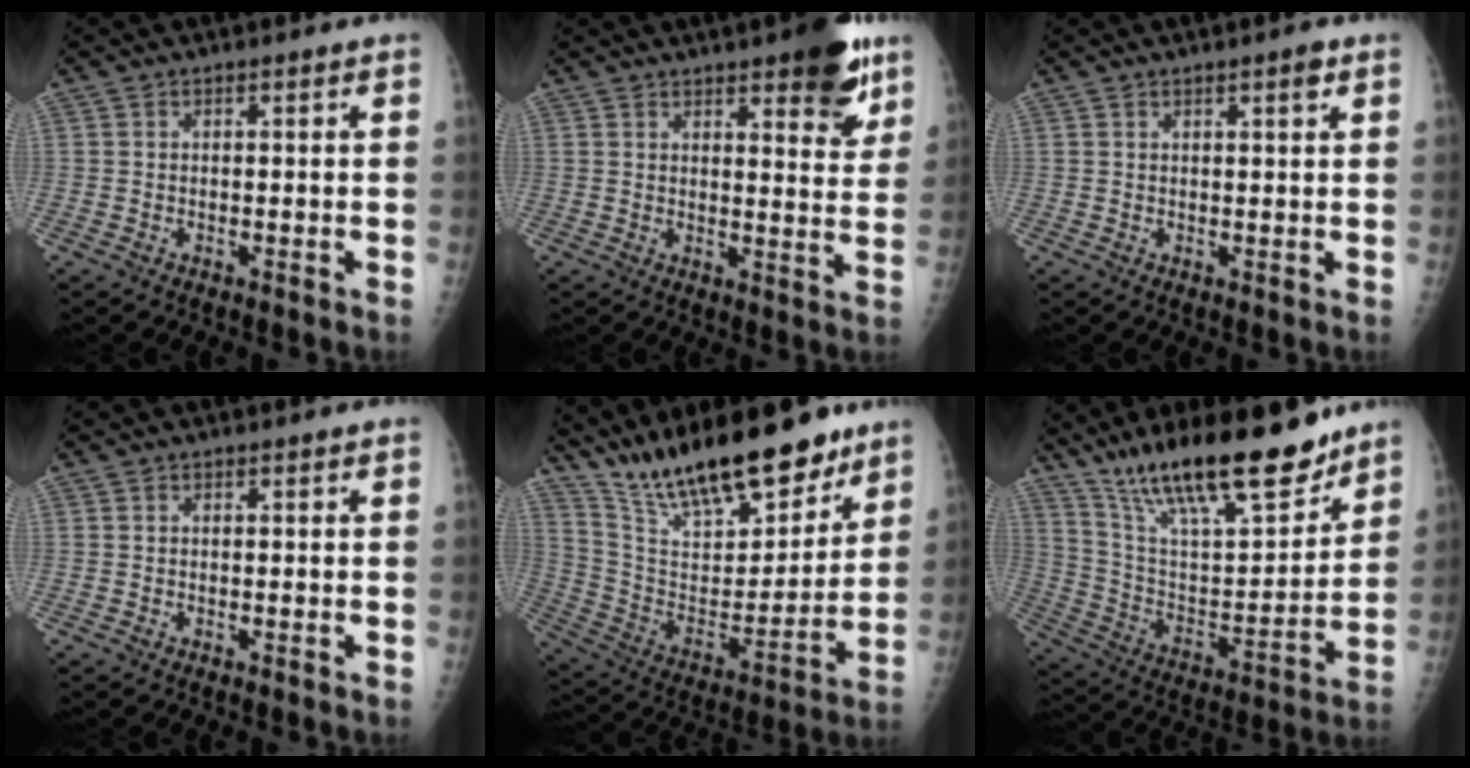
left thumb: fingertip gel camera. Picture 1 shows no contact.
{"total": 11.8, "force": [7.2, 3.8, 8.5], "torque": [-0.074, -0.035, 0.091]}
{"total": 2.0, "force": [1.2, 0.3, 1.6], "torque": [-0.021, -0.005, 0.016]}
{"total": 0.0}
{"total": 24.1, "force": [18.8, 7.7, 12.9], "torque": [-0.180, -0.087, 0.325]}
{"total": 24.2, "force": [17.9, 6.3, 15.0], "torque": [-0.223, -0.079, 0.312]}